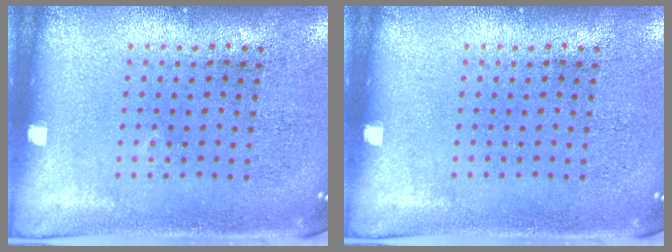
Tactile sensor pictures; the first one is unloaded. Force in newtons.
{"total": 0.0}